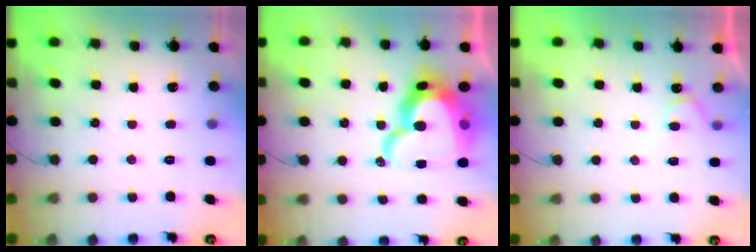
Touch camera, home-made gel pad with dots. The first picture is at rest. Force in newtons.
{"total": 21.6, "press": 21.5, "slide": 1.9}
{"total": 6.4, "press": 6.3, "slide": 0.6}